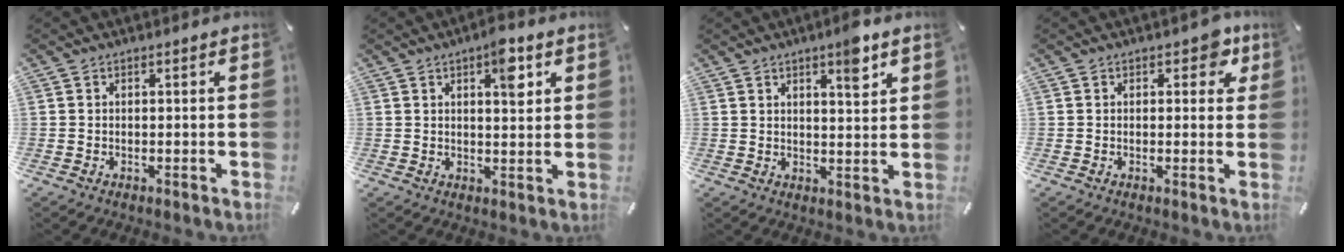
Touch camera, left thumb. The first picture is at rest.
{"total": 6.7, "force": [3.1, 2.6, 5.4], "torque": [-0.064, -0.015, 0.043]}
{"total": 6.1, "force": [4.0, 1.5, 4.4], "torque": [-0.055, -0.024, 0.061]}
{"total": 4.8, "force": [2.2, 2.9, 3.1], "torque": [-0.020, -0.005, 0.030]}